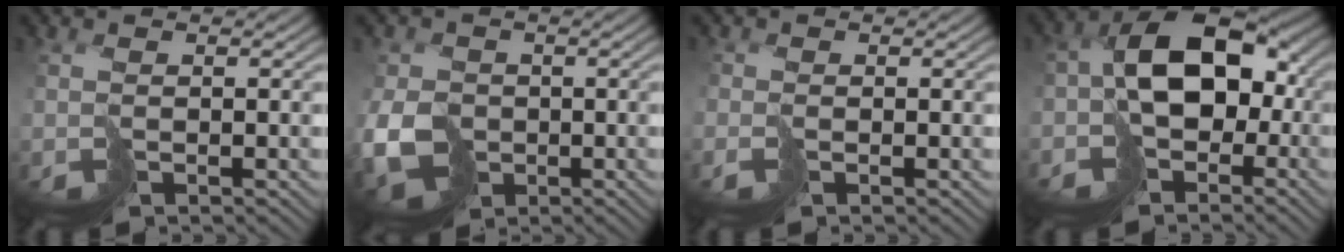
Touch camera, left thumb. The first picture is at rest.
{"total": 7.0, "force": [-2.0, 5.8, 3.4], "torque": [-0.092, -0.020, -0.047]}
{"total": 0.9, "force": [-0.6, 0.5, 0.3], "torque": [-0.010, -0.003, -0.015]}
{"total": 11.6, "force": [-2.1, 7.7, 8.4], "torque": [-0.148, -0.001, -0.044]}